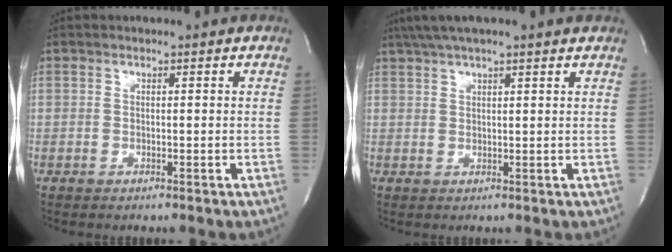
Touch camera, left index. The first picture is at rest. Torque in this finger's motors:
{"motor_torque": [1.05, -1.09, 0.46, 0.16]}